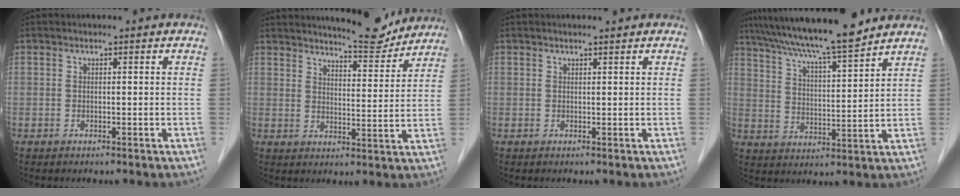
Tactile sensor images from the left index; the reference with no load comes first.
{"total": 8.7, "force": [8.4, 1.1, 2.0], "torque": [-0.034, -0.012, 0.114]}
{"total": 0.8, "force": [0.8, -0.1, 0.3], "torque": [-0.009, 0.002, 0.015]}
{"total": 14.5, "force": [12.6, 0.0, 7.1], "torque": [-0.124, 0.013, 0.202]}